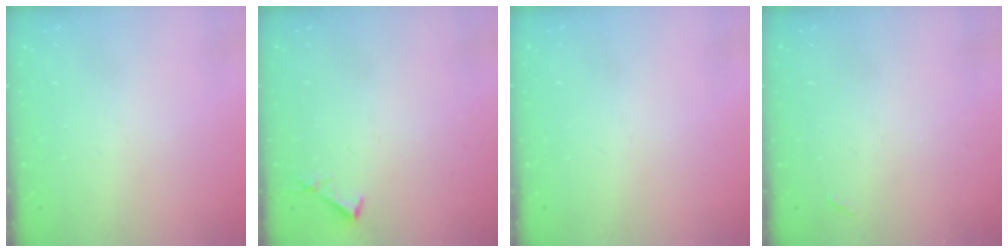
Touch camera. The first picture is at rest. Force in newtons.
{"total": 3.6, "press": 3.6, "slide": 0.3}
{"total": 0.0}
{"total": 2.8, "press": 2.8, "slide": 0.4}